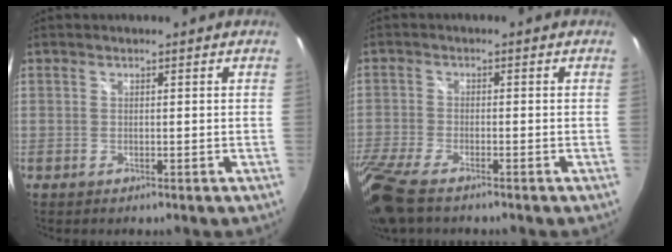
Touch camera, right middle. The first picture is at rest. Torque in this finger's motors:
{"motor_torque": [0.98, -1.15, 0.33, 0.12]}